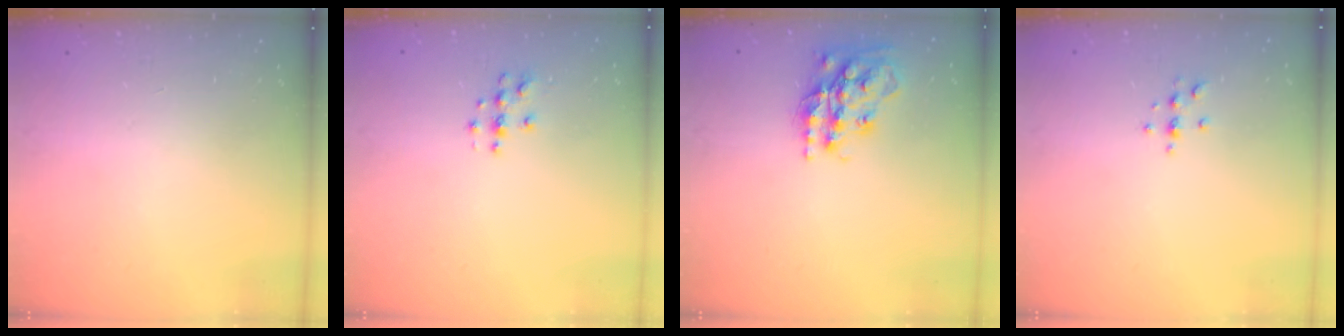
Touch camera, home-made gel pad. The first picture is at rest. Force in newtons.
{"total": 4.5, "press": 4.5, "slide": 0.5}
{"total": 18.7, "press": 18.6, "slide": 1.5}
{"total": 2.9, "press": 2.9, "slide": 0.4}